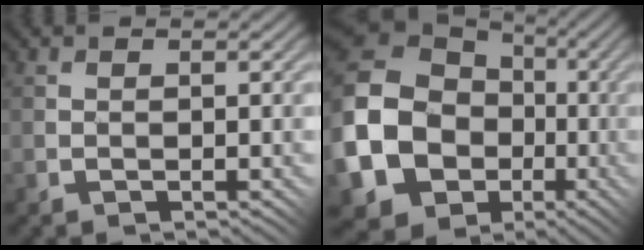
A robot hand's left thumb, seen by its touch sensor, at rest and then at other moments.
{"total": 19.1, "force": [-3.7, 16.1, 9.6], "torque": [-0.227, -0.028, -0.084]}